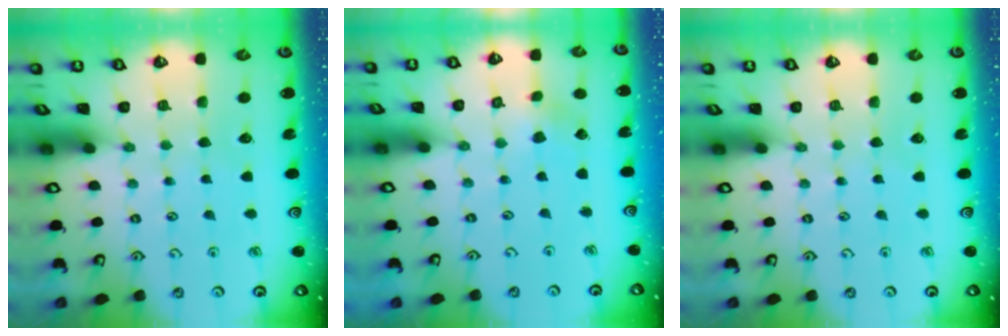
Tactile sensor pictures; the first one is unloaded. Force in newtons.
{"total": 1.8, "press": 1.8, "slide": 0.1}
{"total": 0.0}